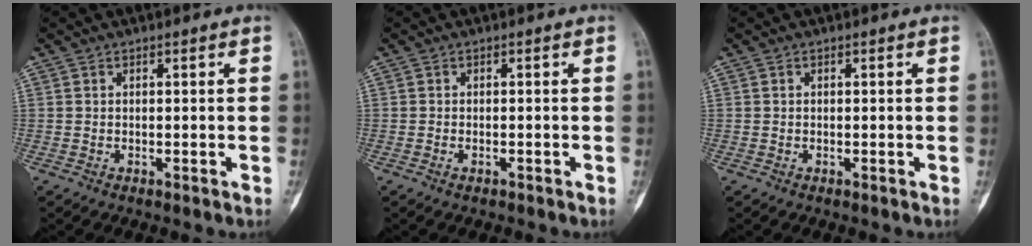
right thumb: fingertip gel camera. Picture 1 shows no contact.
{"total": 0.5, "force": [-0.3, 0.4, 0.2], "torque": [-0.009, 0.007, -0.004]}
{"total": 0.0}